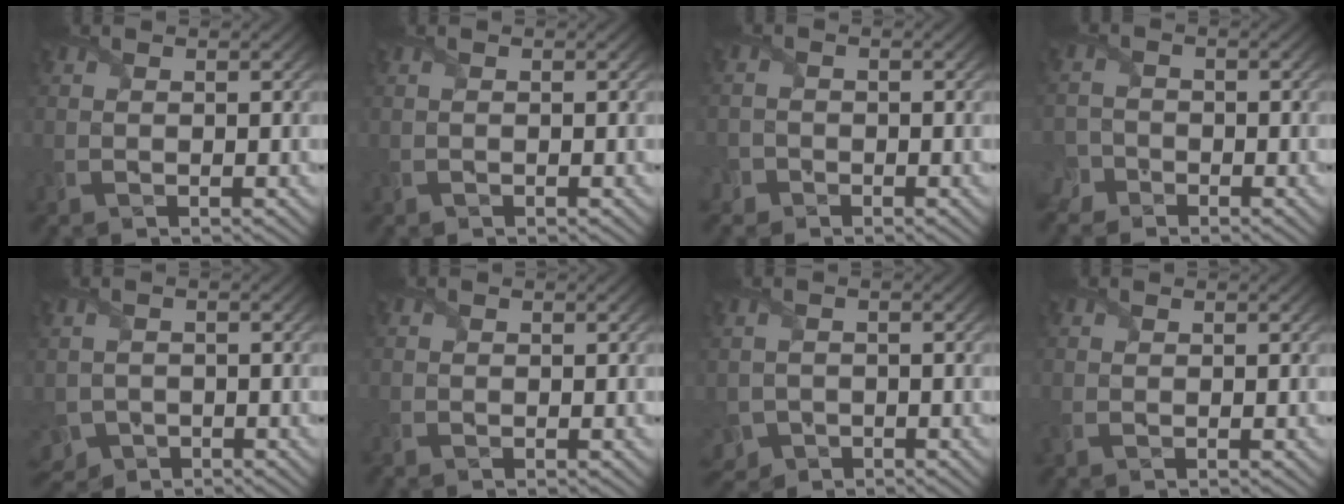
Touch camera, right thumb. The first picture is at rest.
{"total": 0.0}
{"total": 2.8, "force": [-1.3, 2.4, 0.3], "torque": [-0.011, -0.004, -0.038]}
{"total": 3.6, "force": [-2.7, 2.3, 0.6], "torque": [-0.011, 0.001, -0.062]}
{"total": 3.7, "force": [-1.6, 3.0, 1.4], "torque": [-0.043, -0.018, -0.032]}
{"total": 1.0, "force": [-0.3, 0.9, 0.2], "torque": [-0.004, -0.007, -0.006]}
{"total": 3.4, "force": [-1.5, 2.8, 1.1], "torque": [-0.035, -0.015, -0.032]}
{"total": 1.7, "force": [0.1, 1.4, 0.9], "torque": [-0.025, -0.002, 0.001]}